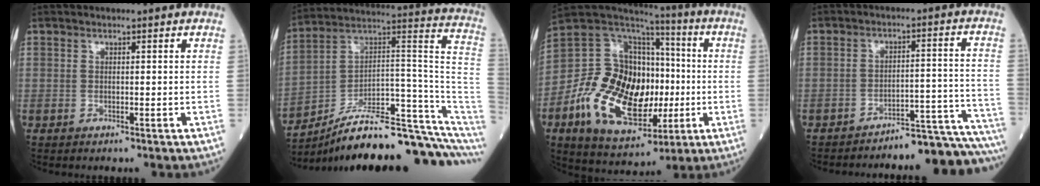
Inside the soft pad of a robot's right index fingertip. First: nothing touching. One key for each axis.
{"total": 21.1, "fx": -16.0, "fy": 2.9, "fz": 13.5, "tx": -0.140, "ty": 0.063, "tz": -0.244}
{"total": 21.8, "fx": -4.1, "fy": 13.0, "fz": 17.0, "tx": -0.321, "ty": 0.023, "tz": -0.062}
{"total": 13.5, "fx": -13.4, "fy": 0.3, "fz": 1.8, "tx": 0.008, "ty": 0.026, "tz": -0.160}